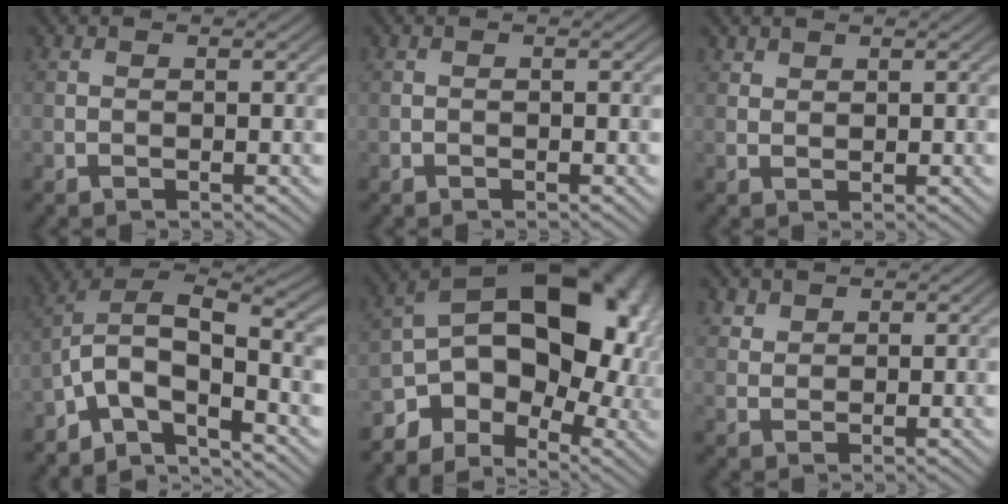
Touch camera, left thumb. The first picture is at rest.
{"total": 0.0}
{"total": 1.4, "force": [1.2, 0.6, 0.4], "torque": [-0.010, 0.000, 0.030]}
{"total": 7.9, "force": [-3.9, 2.9, 6.2], "torque": [-0.111, 0.009, -0.090]}
{"total": 16.8, "force": [-2.5, 11.0, 12.4], "torque": [-0.172, -0.008, -0.027]}
{"total": 2.3, "force": [1.8, 1.4, 0.6], "torque": [-0.019, -0.003, 0.045]}